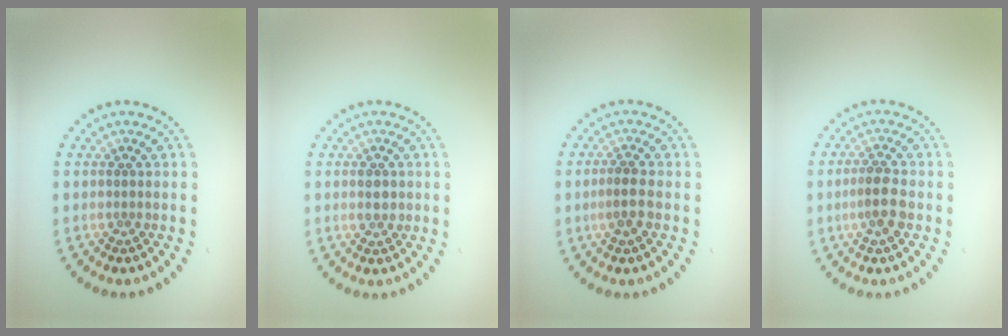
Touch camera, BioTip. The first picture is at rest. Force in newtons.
{"total": 1.4, "press": 1.4, "slide": 0.2}
{"total": 2.0, "press": 1.9, "slide": 0.6}
{"total": 2.7, "press": 2.5, "slide": 0.9}